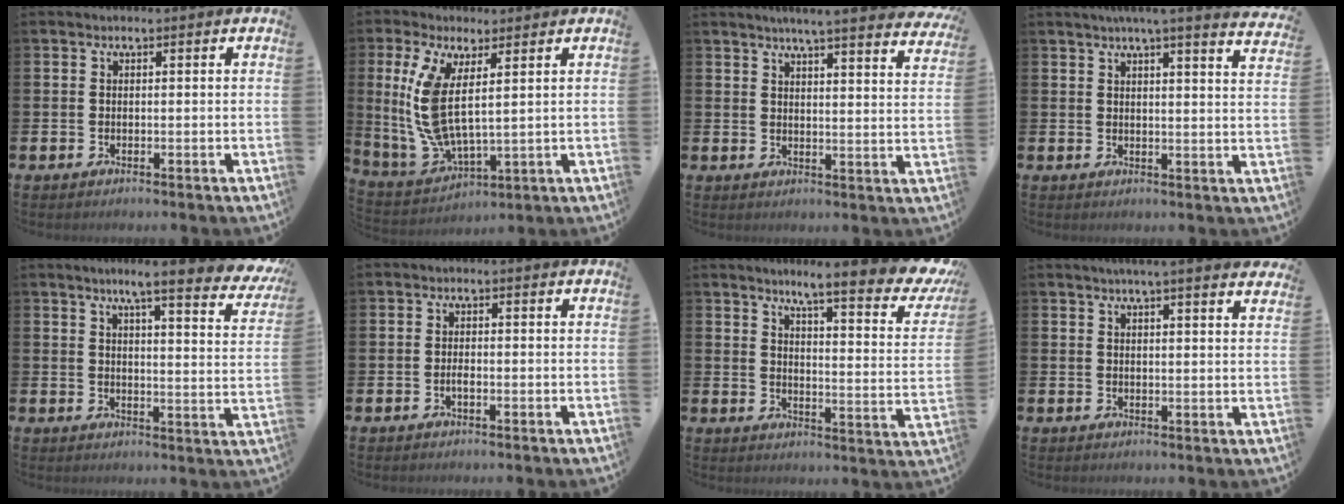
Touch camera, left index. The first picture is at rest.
{"total": 8.7, "force": [3.1, 3.4, 7.4], "torque": [-0.182, -0.025, 0.056]}
{"total": 5.2, "force": [4.9, -0.5, 1.7], "torque": [-0.040, -0.034, 0.080]}
{"total": 4.9, "force": [4.4, -0.8, 2.0], "torque": [-0.039, -0.023, 0.073]}
{"total": 7.0, "force": [5.8, 0.5, 3.8], "torque": [-0.064, -0.041, 0.091]}
{"total": 1.1, "force": [-0.5, 0.3, 0.9], "torque": [-0.016, -0.001, -0.010]}
{"total": 8.1, "force": [6.6, 0.5, 4.7], "torque": [-0.080, -0.066, 0.099]}
{"total": 3.6, "force": [3.4, -0.7, 1.1], "torque": [-0.026, -0.015, 0.060]}